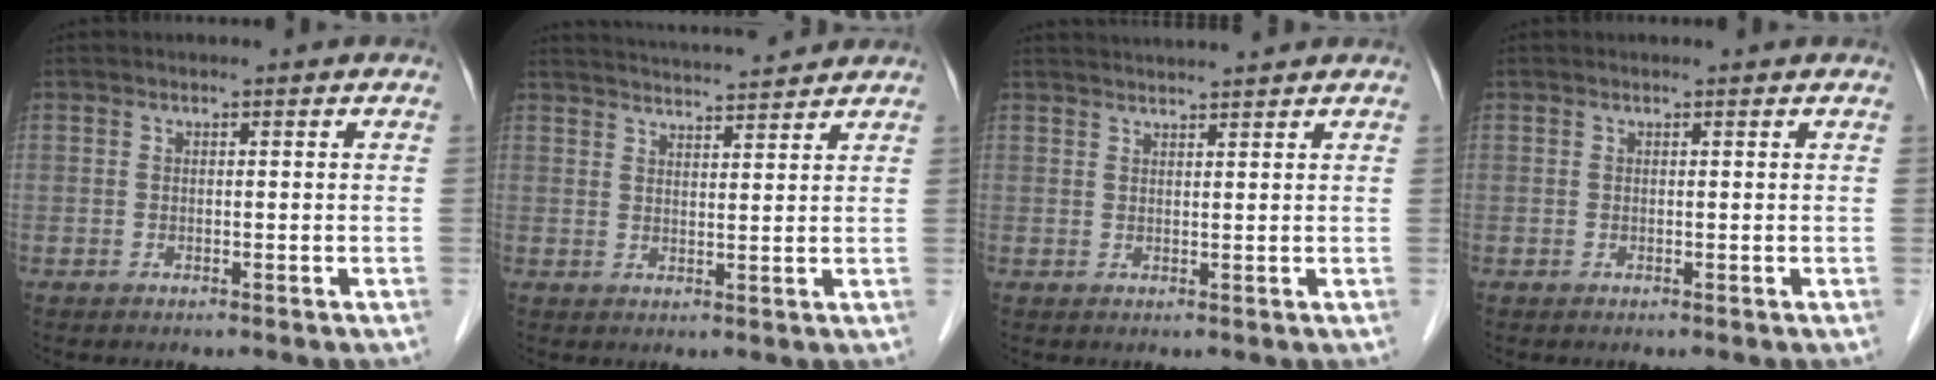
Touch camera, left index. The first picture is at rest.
{"total": 9.8, "force": [9.3, 0.2, 2.9], "torque": [-0.052, 0.019, 0.135]}
{"total": 6.2, "force": [5.9, -0.7, 1.8], "torque": [-0.029, 0.027, 0.083]}
{"total": 0.6, "force": [0.6, 0.0, 0.1], "torque": [-0.007, 0.000, 0.009]}